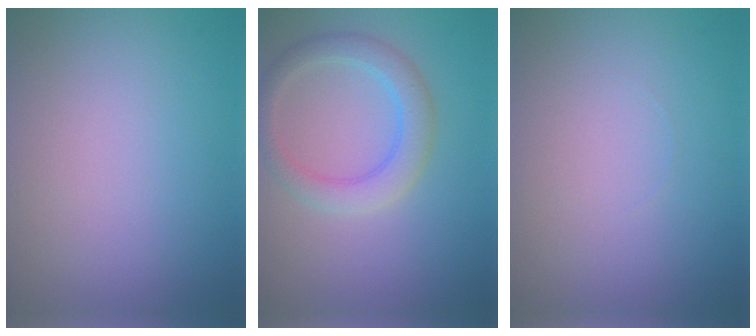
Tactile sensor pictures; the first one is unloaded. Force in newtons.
{"total": 3.4, "press": 3.4, "slide": 0.1}
{"total": 0.0}